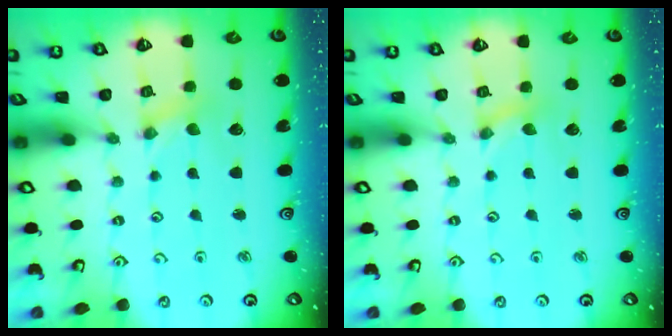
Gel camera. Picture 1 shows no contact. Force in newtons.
{"total": 0.0}